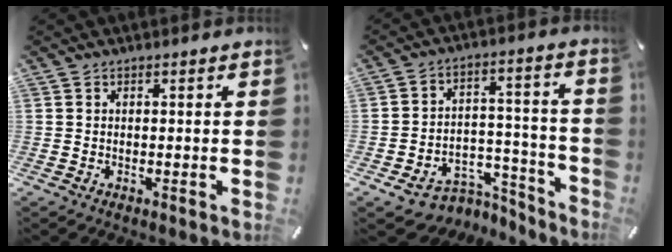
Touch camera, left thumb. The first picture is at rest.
{"total": 8.7, "force": [-3.7, 7.3, 2.9], "torque": [-0.026, 0.020, -0.052]}